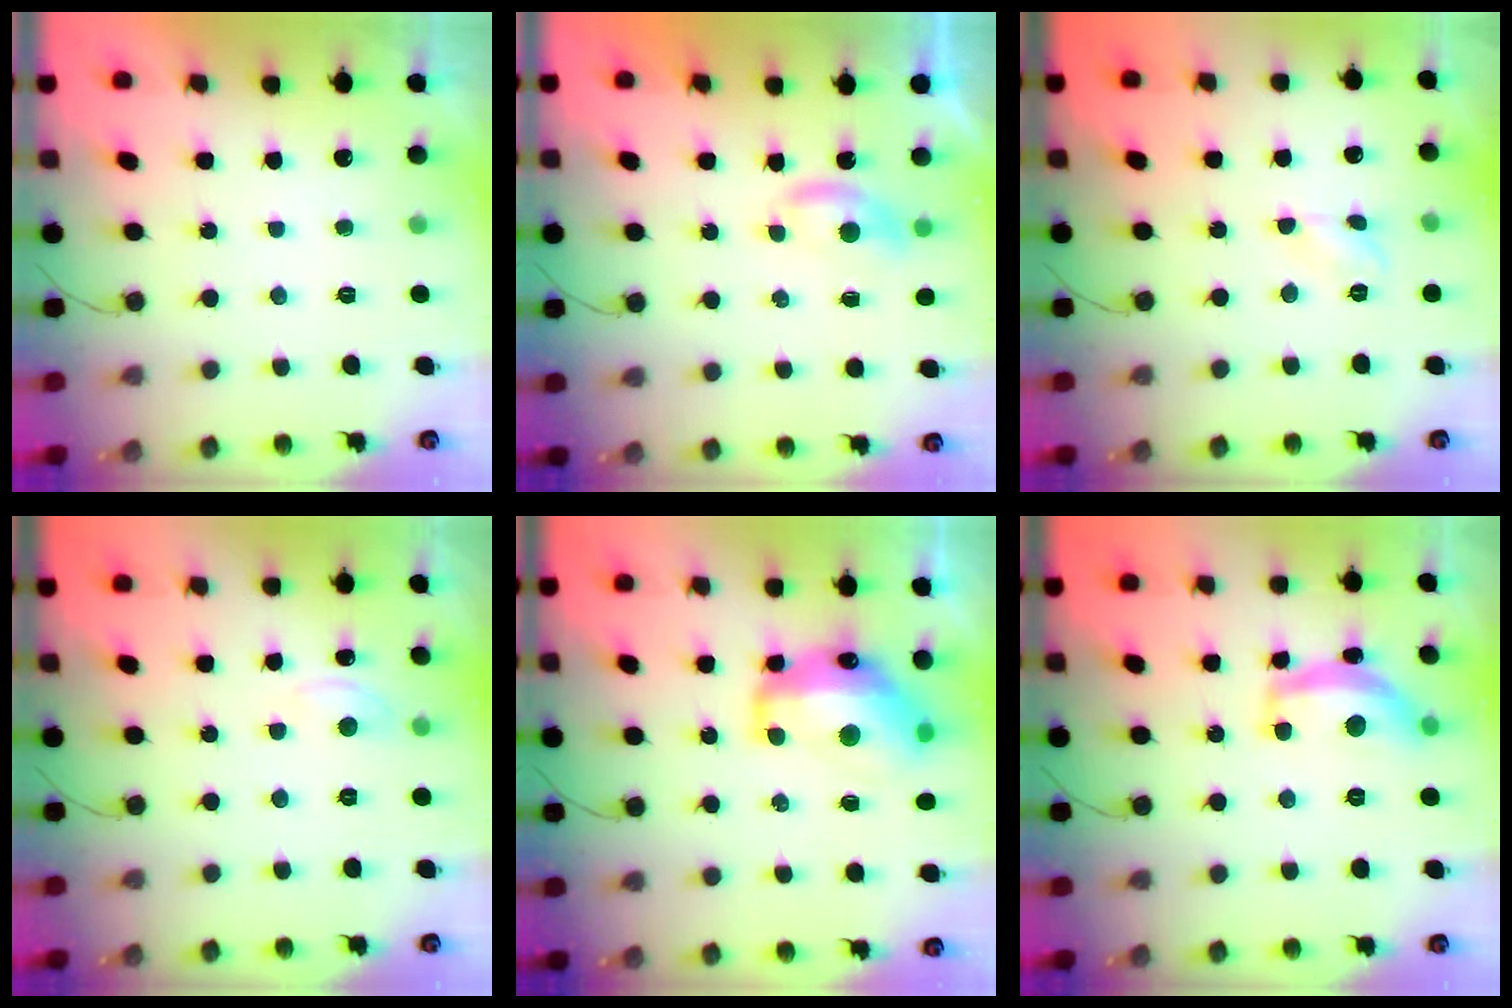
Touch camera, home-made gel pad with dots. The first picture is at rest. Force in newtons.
{"total": 3.8, "press": 3.8, "slide": 0.4}
{"total": 3.2, "press": 3.2, "slide": 0.3}
{"total": 3.1, "press": 3.0, "slide": 0.4}
{"total": 16.1, "press": 16.0, "slide": 1.5}
{"total": 13.7, "press": 13.7, "slide": 1.0}